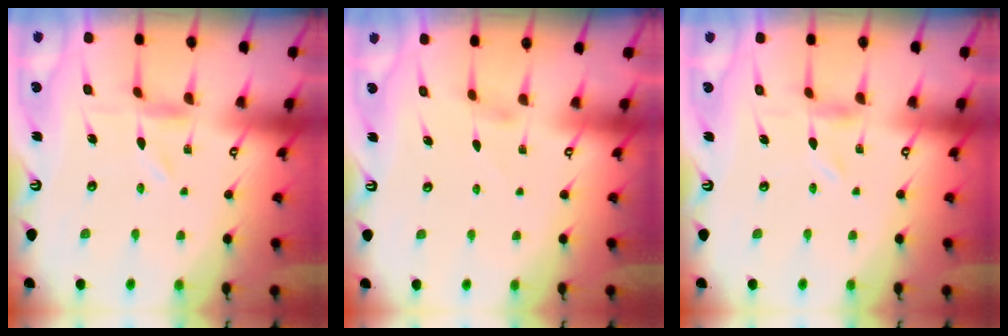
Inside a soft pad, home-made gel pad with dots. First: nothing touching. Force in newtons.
{"total": 1.6, "press": 1.5, "slide": 0.4}
{"total": 0.0}